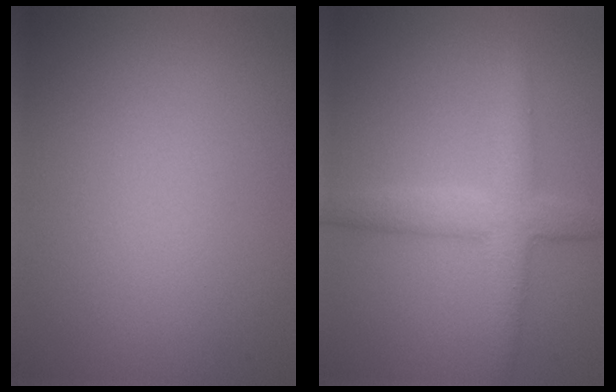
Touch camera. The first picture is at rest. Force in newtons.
{"total": 4.2, "press": 4.2, "slide": 0.1}